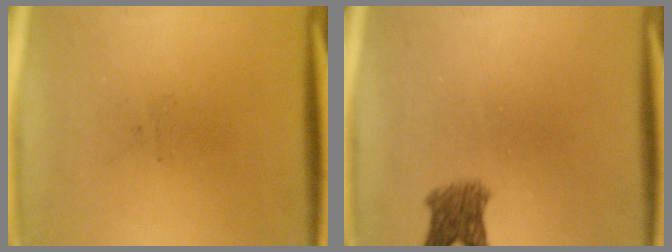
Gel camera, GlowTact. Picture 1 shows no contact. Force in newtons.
{"total": 3.6}